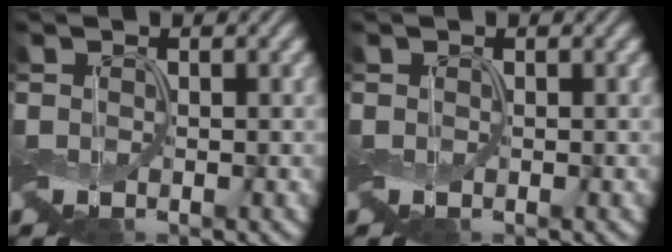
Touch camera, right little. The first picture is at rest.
{"total": 0.0}